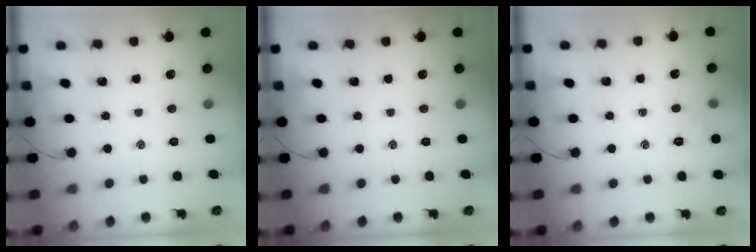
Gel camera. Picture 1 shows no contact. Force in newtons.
{"total": 0.0}
{"total": 3.1, "press": 3.0, "slide": 0.9}